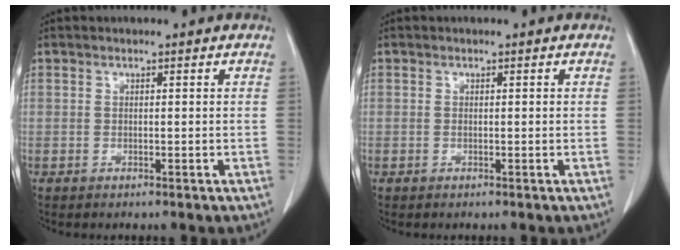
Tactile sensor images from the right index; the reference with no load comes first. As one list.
[{"total": 0.5, "force": [0.0, 0.2, 0.5], "torque": [-0.008, -0.001, 0.003]}]